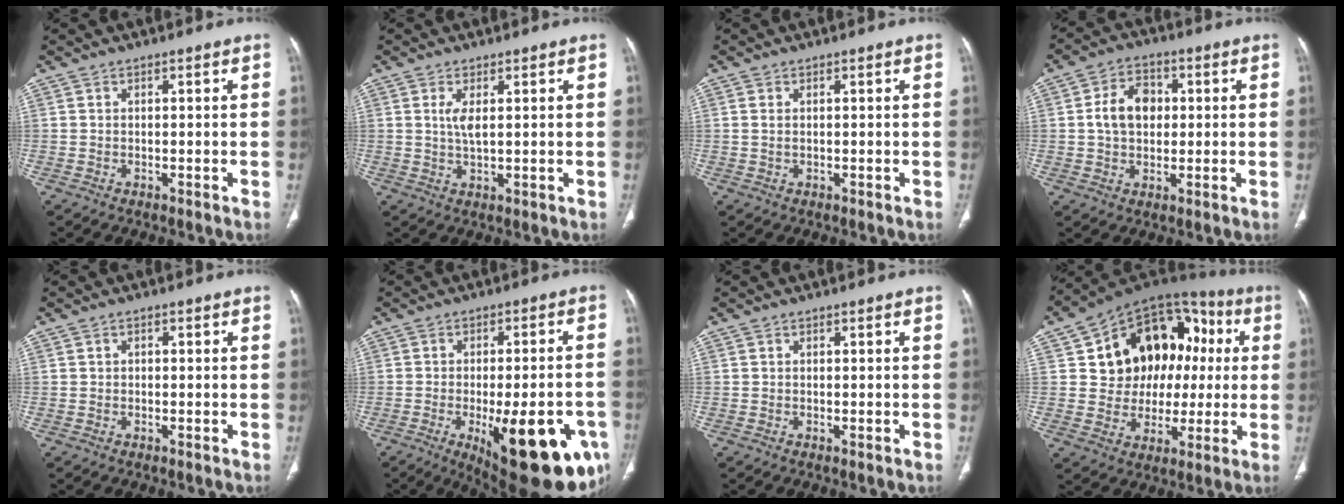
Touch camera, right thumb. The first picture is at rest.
{"total": 3.2, "force": [1.0, 0.9, 2.9], "torque": [-0.066, -0.013, 0.024]}
{"total": 0.8, "force": [0.2, 0.3, 0.7], "torque": [-0.023, 0.005, 0.010]}
{"total": 8.4, "force": [0.9, 6.1, 5.6], "torque": [-0.078, 0.011, 0.011]}
{"total": 0.6, "force": [0.1, 0.5, 0.3], "torque": [-0.002, 0.001, 0.000]}
{"total": 23.7, "force": [-9.1, 8.4, 20.2], "torque": [-0.209, 0.004, -0.106]}
{"total": 0.0}
{"total": 21.0, "force": [4.0, 16.2, 12.6], "torque": [-0.118, 0.047, 0.077]}